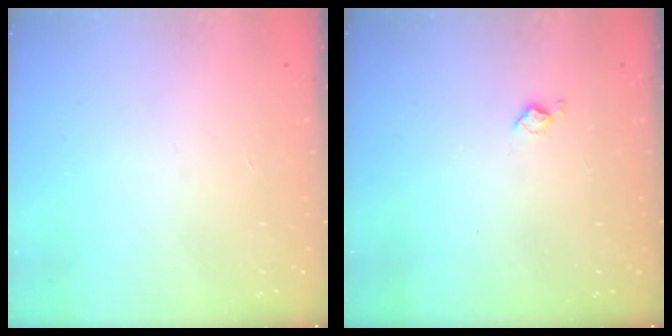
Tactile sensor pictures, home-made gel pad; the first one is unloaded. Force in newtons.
{"total": 5.0, "press": 4.9, "slide": 0.8}